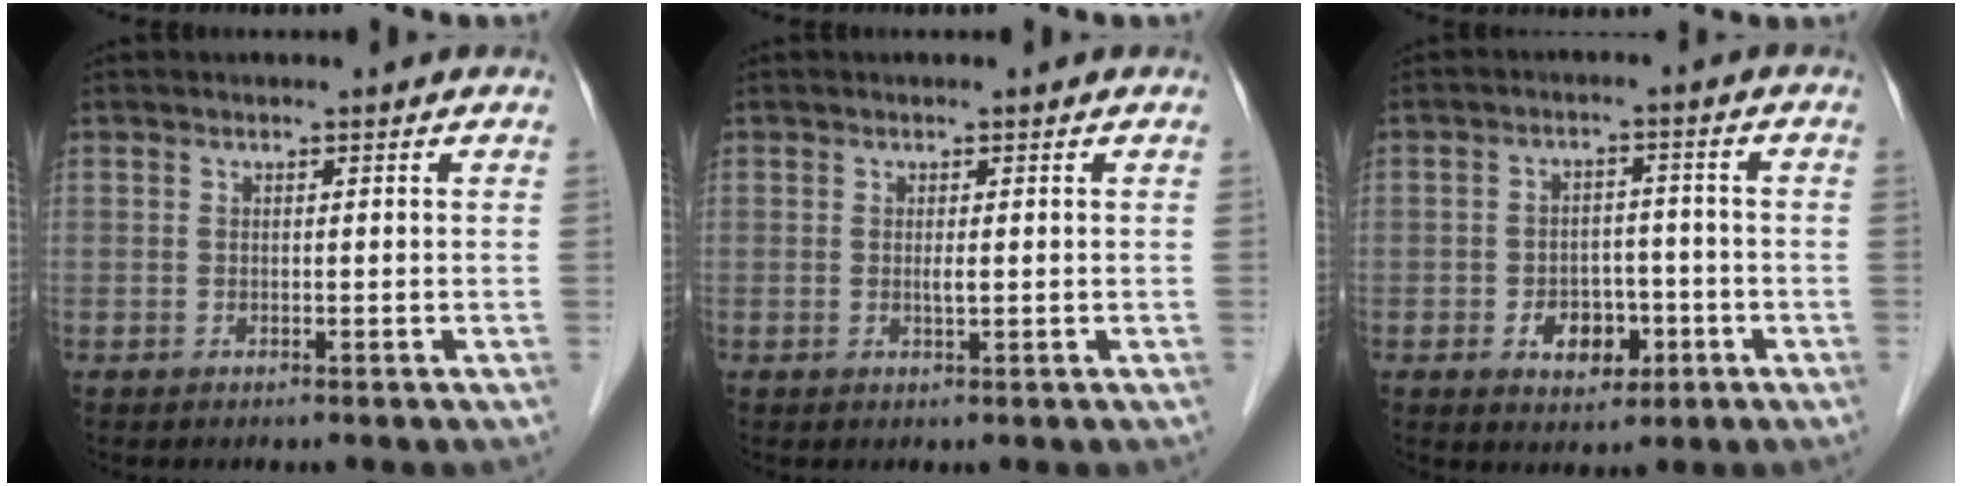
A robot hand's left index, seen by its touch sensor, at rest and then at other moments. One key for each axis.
{"total": 0.9, "fx": 0.1, "fy": 0.1, "fz": 0.9, "tx": -0.020, "ty": -0.002, "tz": 0.000}
{"total": 5.9, "fx": -2.3, "fy": 4.0, "fz": 3.7, "tx": -0.059, "ty": 0.009, "tz": -0.028}